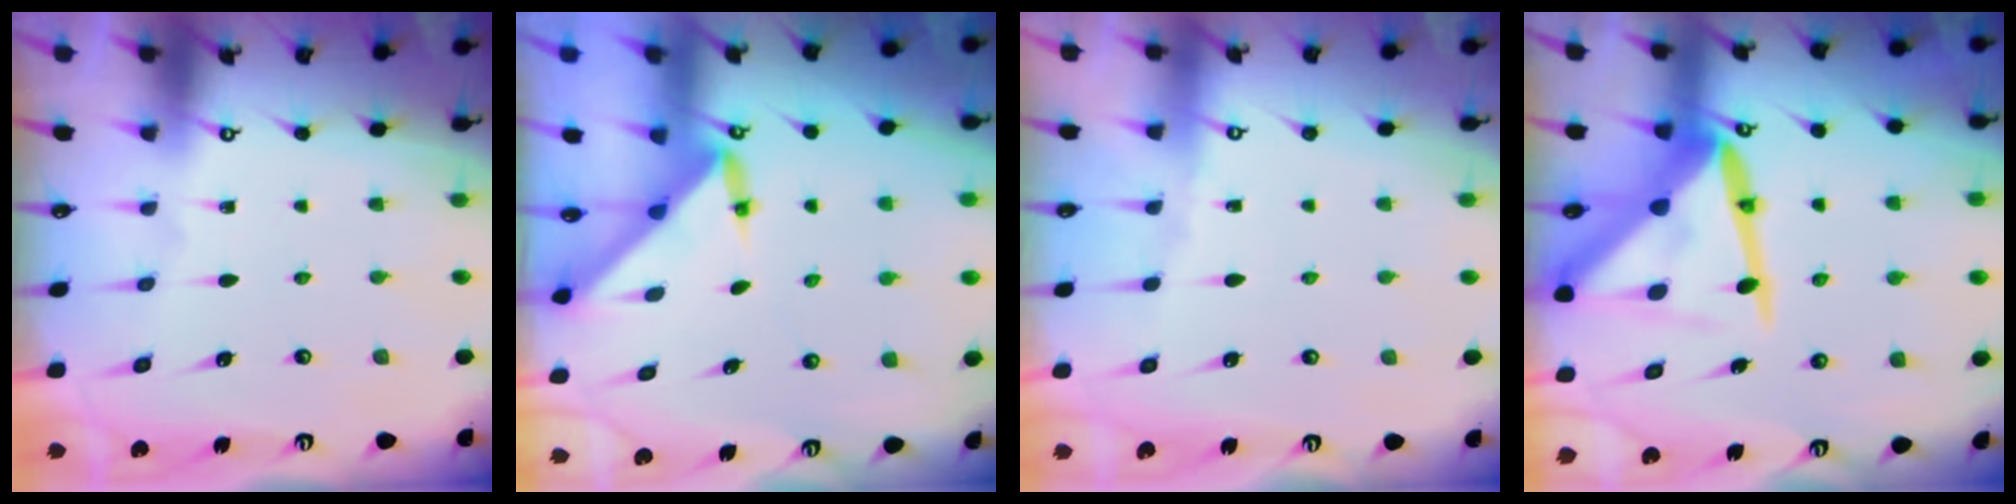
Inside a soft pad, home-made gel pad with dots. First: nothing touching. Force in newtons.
{"total": 3.0, "press": 3.0, "slide": 0.3}
{"total": 1.6, "press": 1.6, "slide": 0.4}
{"total": 17.2, "press": 17.1, "slide": 1.6}